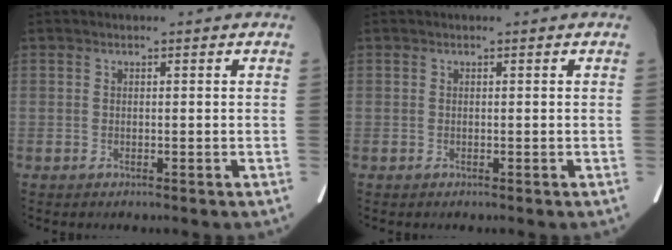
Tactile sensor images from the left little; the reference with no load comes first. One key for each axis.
{"total": 0.0}